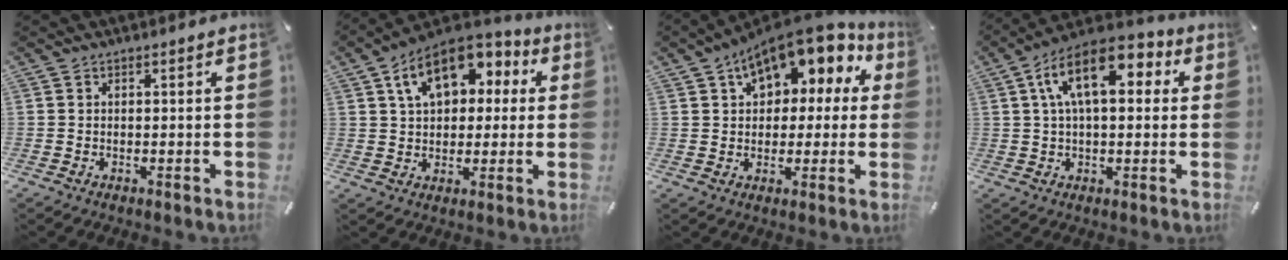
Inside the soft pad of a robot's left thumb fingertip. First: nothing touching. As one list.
[{"total": 13.1, "force": [5.3, 9.1, 7.8], "torque": [-0.131, -0.006, 0.099]}, {"total": 12.1, "force": [7.4, 7.4, 6.2], "torque": [-0.089, -0.055, 0.128]}, {"total": 14.1, "force": [4.8, 7.0, 11.3], "torque": [-0.199, -0.002, 0.081]}]